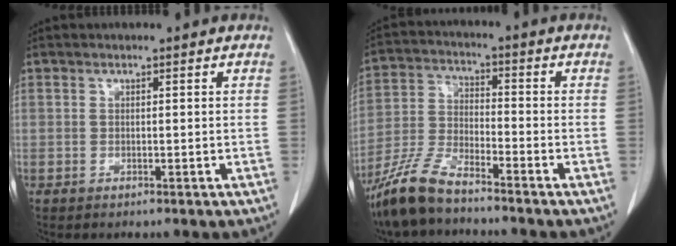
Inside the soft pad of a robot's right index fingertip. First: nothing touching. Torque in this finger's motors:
{"motor_torque": [0.39, -0.35, 0.17, 0.09]}